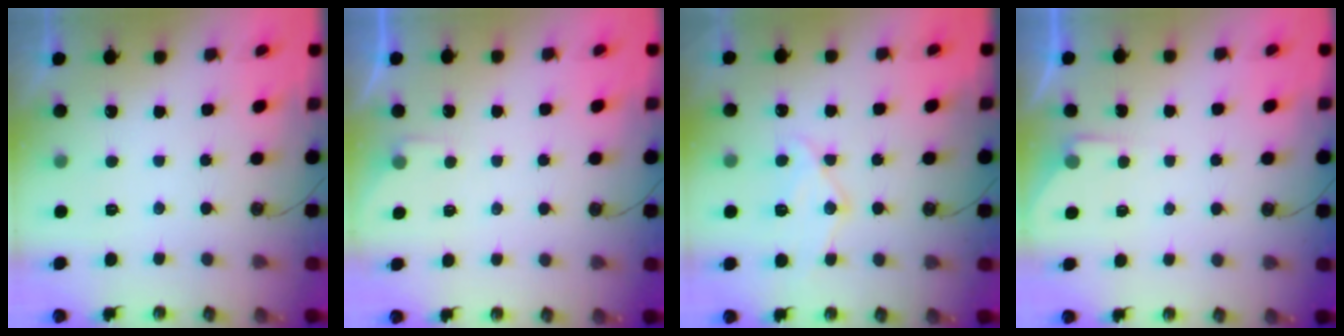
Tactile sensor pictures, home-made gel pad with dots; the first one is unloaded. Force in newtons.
{"total": 3.3, "press": 3.2, "slide": 0.5}
{"total": 12.9, "press": 12.8, "slide": 1.3}
{"total": 3.9, "press": 3.9, "slide": 0.5}